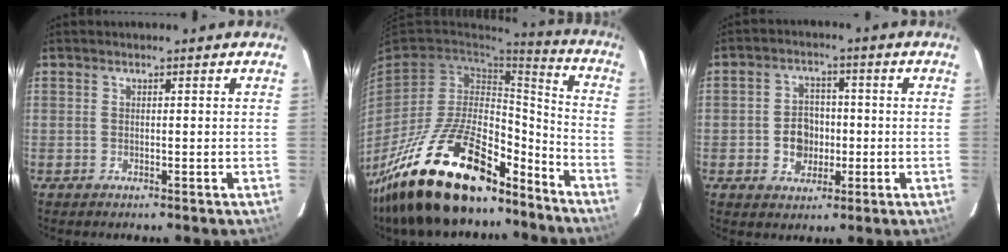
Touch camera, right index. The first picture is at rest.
{"total": 28.0, "force": [-20.2, 10.9, 16.0], "torque": [-0.302, -0.004, -0.322]}
{"total": 6.4, "force": [-1.4, 5.4, 3.1], "torque": [-0.066, 0.014, -0.018]}